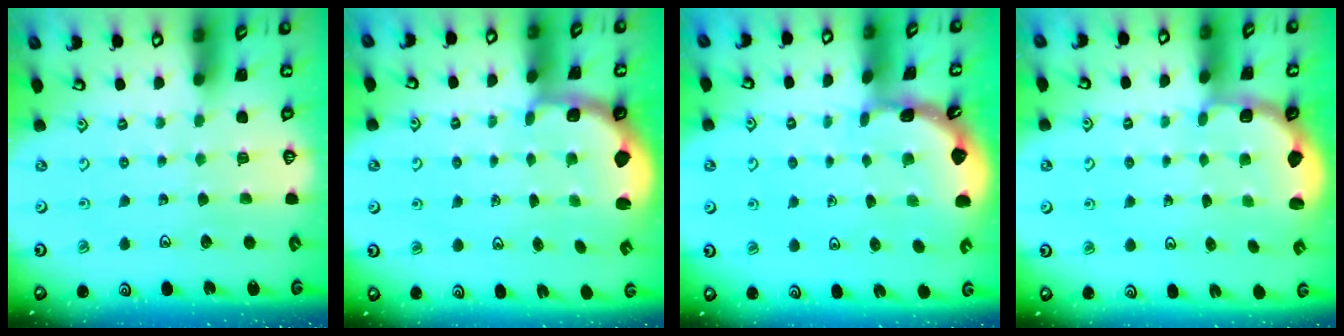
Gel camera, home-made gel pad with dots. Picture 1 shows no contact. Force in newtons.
{"total": 2.4, "press": 1.1, "slide": 2.2}
{"total": 1.8, "press": 1.8, "slide": 0.2}
{"total": 2.7, "press": 2.1, "slide": 1.7}